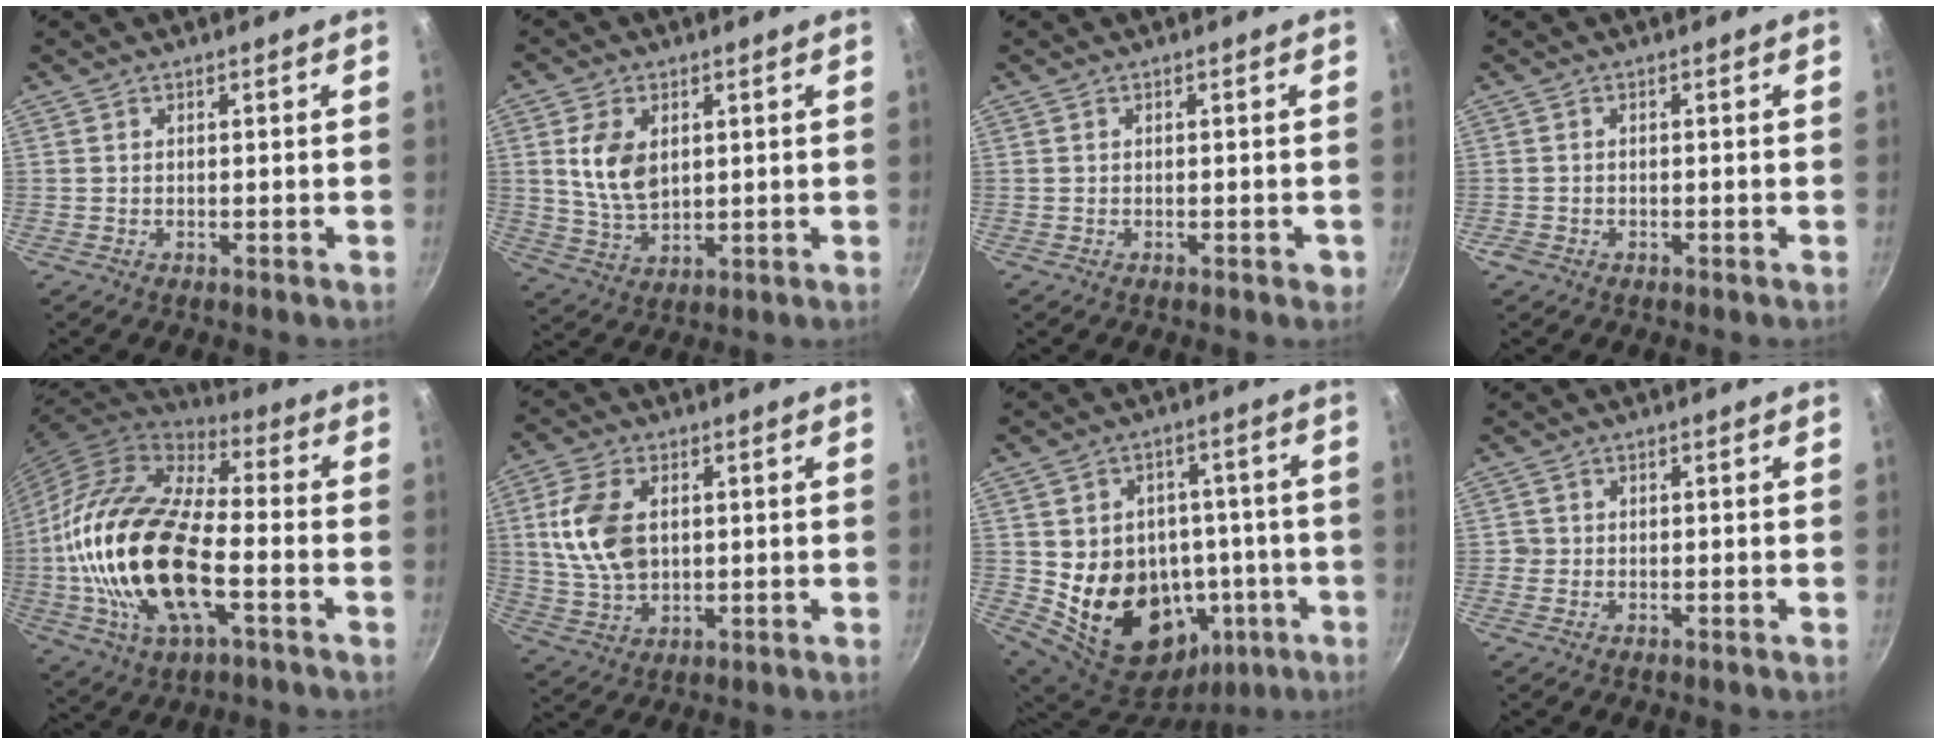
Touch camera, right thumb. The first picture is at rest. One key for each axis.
{"total": 8.9, "fx": 2.1, "fy": 5.8, "fz": 6.5, "tx": -0.114, "ty": -0.015, "tz": 0.046}
{"total": 1.2, "fx": -0.4, "fy": 0.7, "fz": 0.8, "tx": -0.001, "ty": 0.005, "tz": -0.006}
{"total": 1.4, "fx": -0.8, "fy": 1.1, "fz": 0.5, "tx": -0.012, "ty": 0.004, "tz": -0.012}
{"total": 25.6, "fx": -4.5, "fy": 12.1, "fz": 22.1, "tx": -0.428, "ty": 0.021, "tz": -0.091}
{"total": 11.6, "fx": 1.9, "fy": 7.4, "fz": 8.8, "tx": -0.160, "ty": -0.004, "tz": 0.038}
{"total": 20.0, "fx": -3.8, "fy": 16.1, "fz": 11.3, "tx": -0.146, "ty": 0.029, "tz": -0.033}
{"total": 1.1, "fx": -0.3, "fy": 1.0, "fz": 0.1, "tx": 0.002, "ty": 0.003, "tz": -0.007}